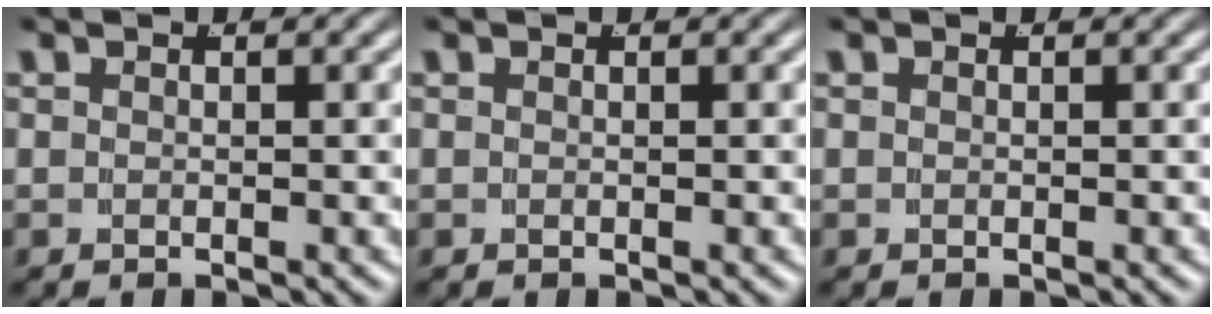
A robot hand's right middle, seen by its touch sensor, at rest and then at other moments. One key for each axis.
{"total": 0.0}
{"total": 0.0}